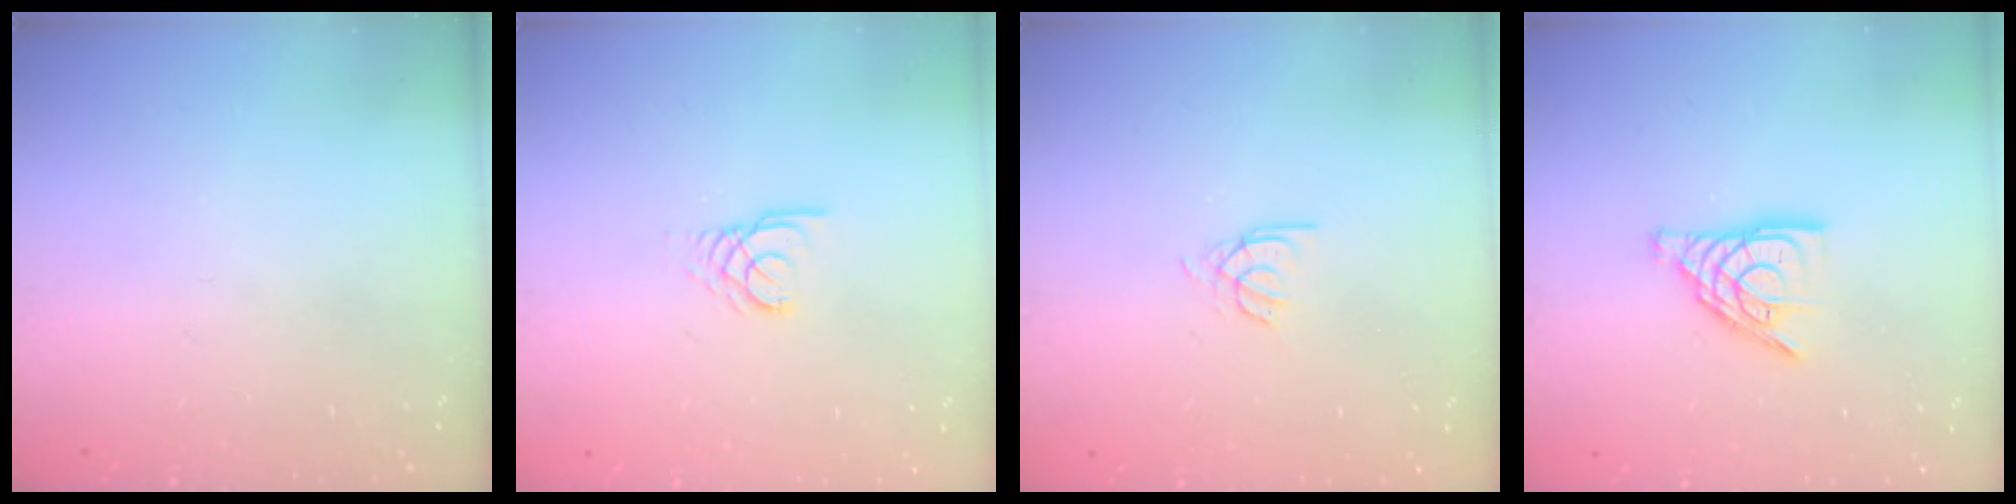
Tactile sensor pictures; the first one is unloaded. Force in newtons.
{"total": 2.5, "press": 2.5, "slide": 0.2}
{"total": 2.6, "press": 2.6, "slide": 0.2}
{"total": 10.4, "press": 10.4, "slide": 1.2}